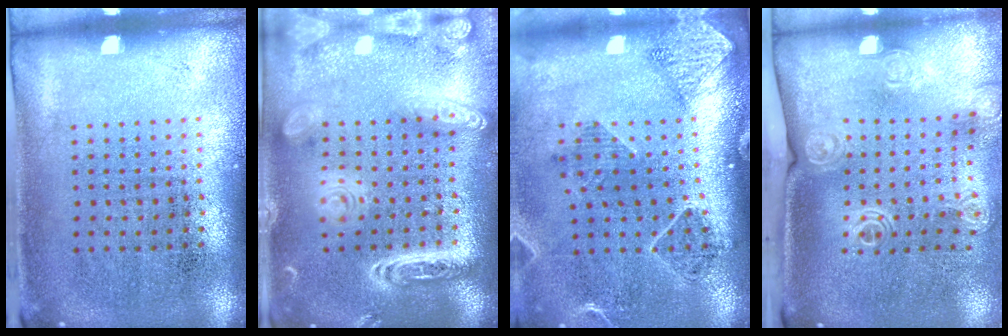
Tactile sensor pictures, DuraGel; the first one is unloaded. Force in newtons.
{"total": 3.8, "press": 3.7, "slide": 0.3}
{"total": 1.6, "press": 1.6, "slide": 0.1}
{"total": 1.9, "press": 1.5, "slide": 1.3}